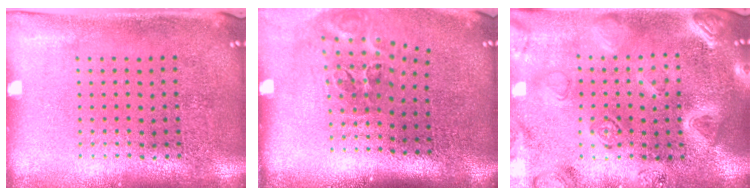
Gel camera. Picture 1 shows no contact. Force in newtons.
{"total": 2.1, "press": 1.2, "slide": 1.7}
{"total": 3.0, "press": 2.9, "slide": 0.8}